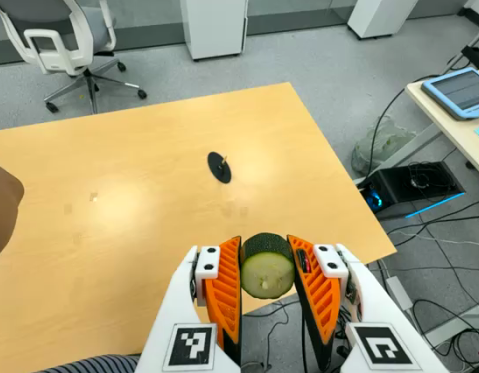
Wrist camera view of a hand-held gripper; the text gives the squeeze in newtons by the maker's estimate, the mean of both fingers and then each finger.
{"total": 11.1, "left": 10.1, "right": 12.1}